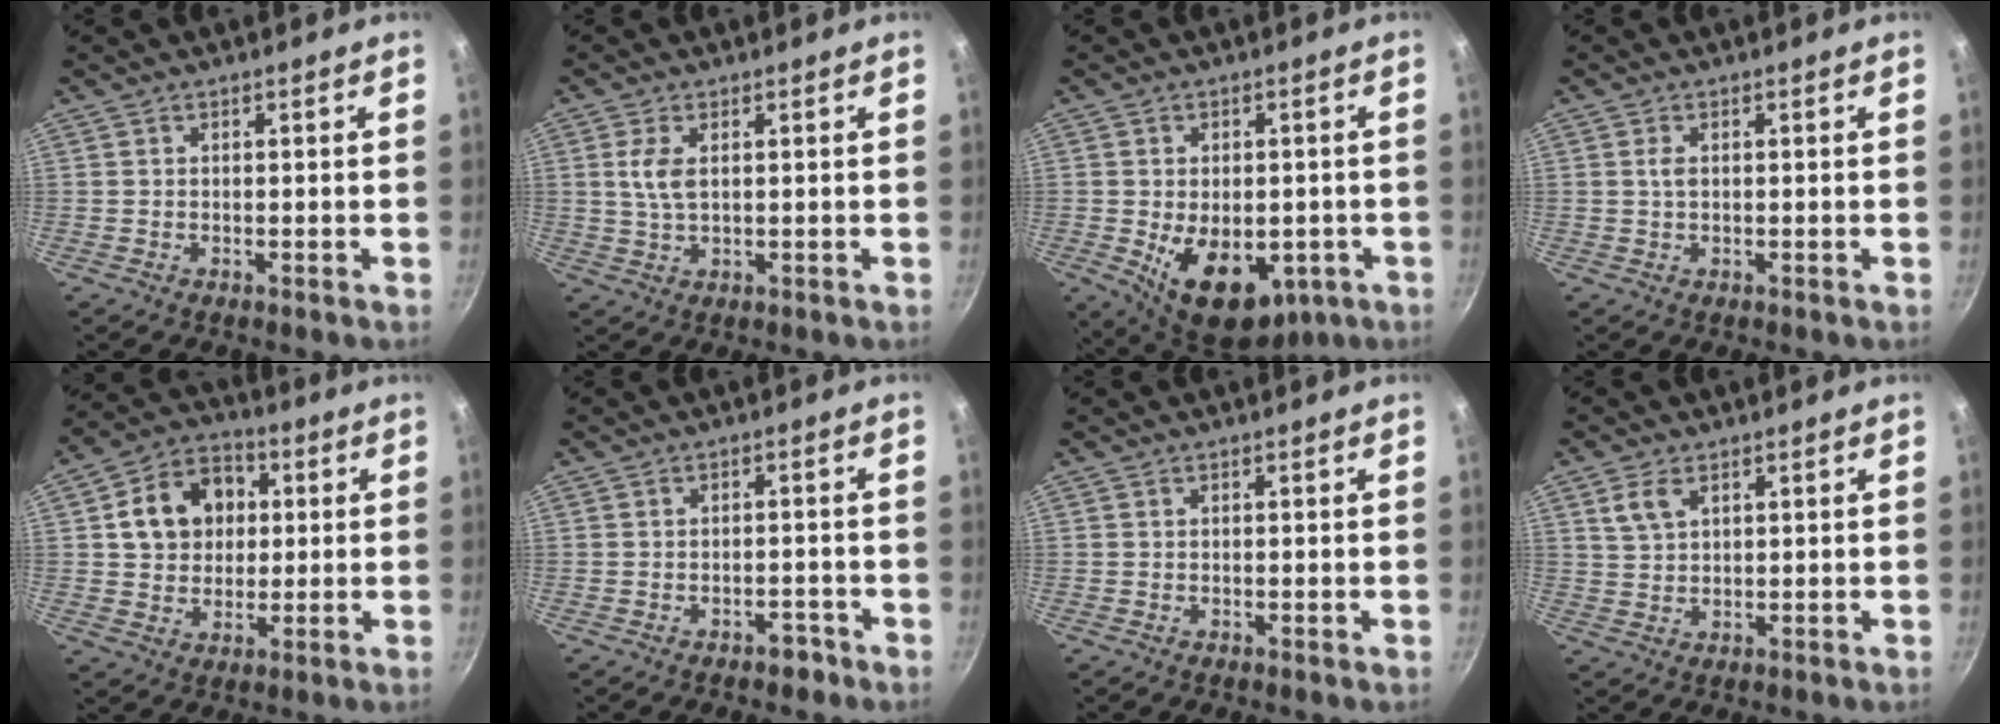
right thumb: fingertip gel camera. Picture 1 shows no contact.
{"total": 4.2, "force": [1.0, 2.1, 3.6], "torque": [-0.073, -0.003, 0.020]}
{"total": 15.1, "force": [-4.0, 9.5, 11.1], "torque": [-0.130, -0.009, -0.037]}
{"total": 1.4, "force": [0.2, 0.8, 1.2], "torque": [-0.023, 0.002, 0.003]}
{"total": 12.9, "force": [2.4, 10.4, 7.1], "torque": [-0.091, 0.020, 0.033]}
{"total": 2.4, "force": [-1.8, 1.3, 1.0], "torque": [0.000, 0.026, -0.013]}
{"total": 0.0}
{"total": 4.2, "force": [2.1, 2.5, 2.6], "torque": [-0.043, -0.003, 0.044]}